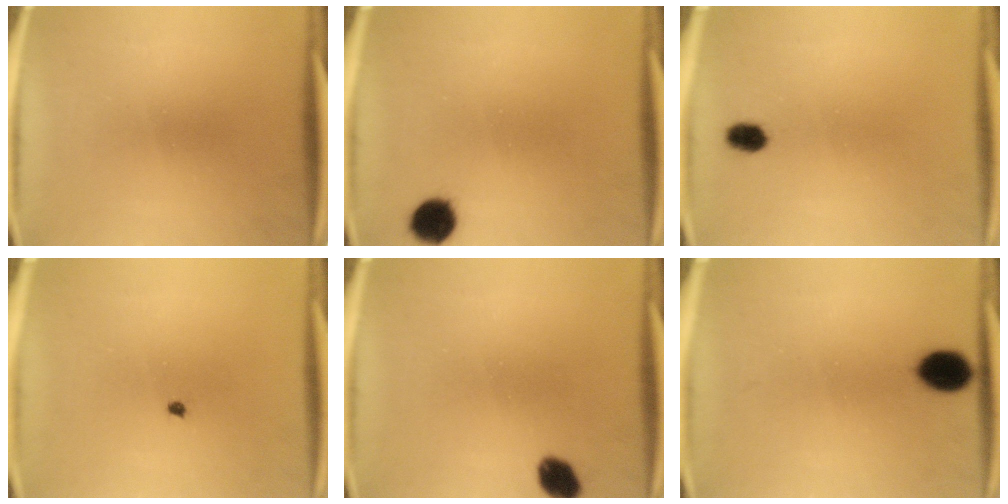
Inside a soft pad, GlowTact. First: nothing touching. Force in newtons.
{"total": 5.4}
{"total": 2.7}
{"total": 0.5}
{"total": 4.3}
{"total": 6.3}